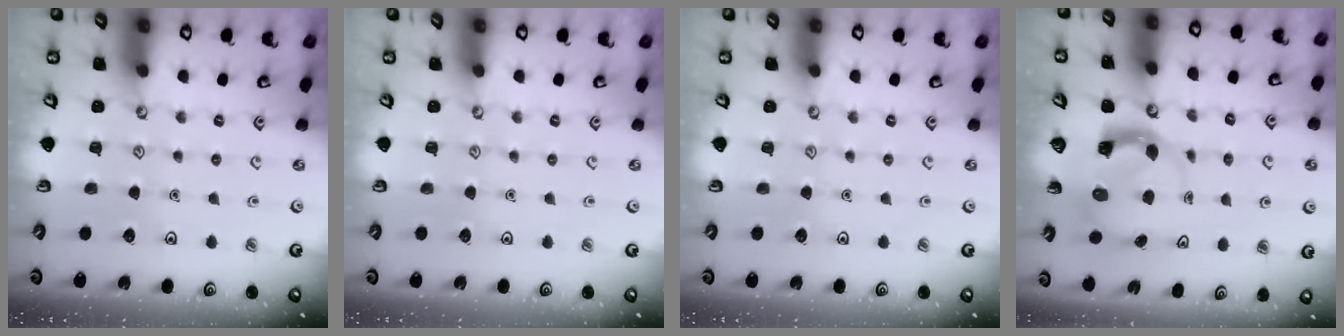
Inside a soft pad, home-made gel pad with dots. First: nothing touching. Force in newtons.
{"total": 0.0}
{"total": 0.0}
{"total": 3.6, "press": 3.6, "slide": 0.5}